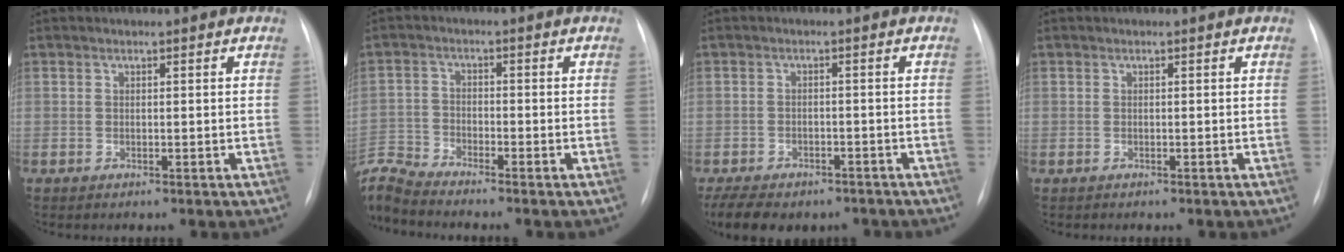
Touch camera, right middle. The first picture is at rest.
{"total": 7.4, "force": [-7.3, -1.1, 0.8], "torque": [-0.035, 0.004, -0.146]}
{"total": 12.9, "force": [-9.8, 6.3, 5.7], "torque": [-0.117, -0.001, -0.131]}
{"total": 0.7, "force": [-0.6, 0.2, 0.3], "torque": [-0.010, -0.001, -0.009]}